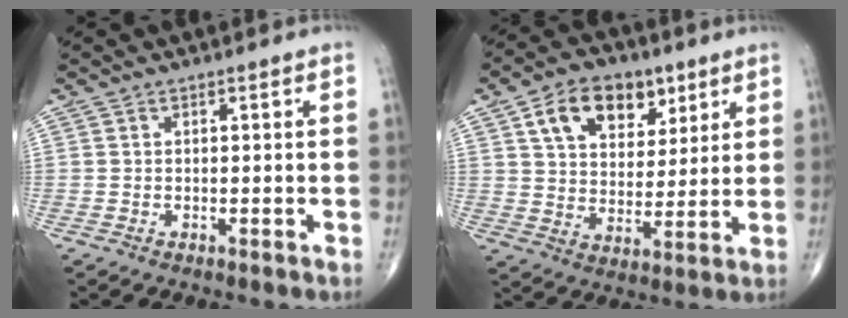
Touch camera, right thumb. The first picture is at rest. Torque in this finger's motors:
{"motor_torque": [-1.22, 1.02, 0.09, -0.05, 0.05]}